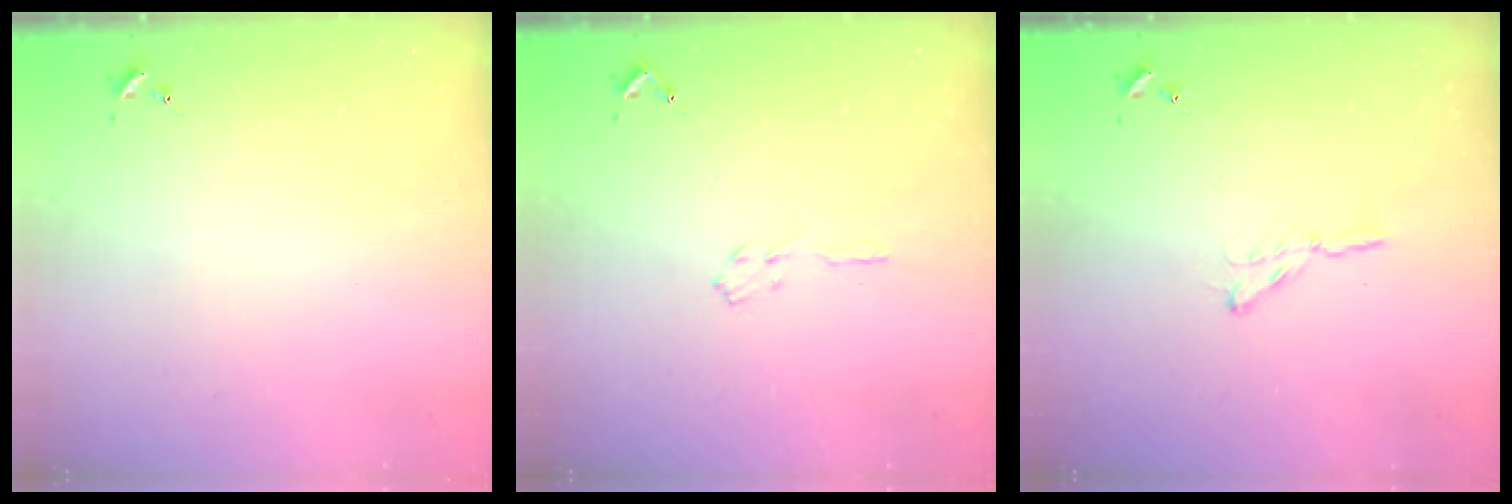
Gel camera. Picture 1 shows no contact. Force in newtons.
{"total": 3.2, "press": 3.1, "slide": 0.4}
{"total": 2.9, "press": 2.9, "slide": 0.3}